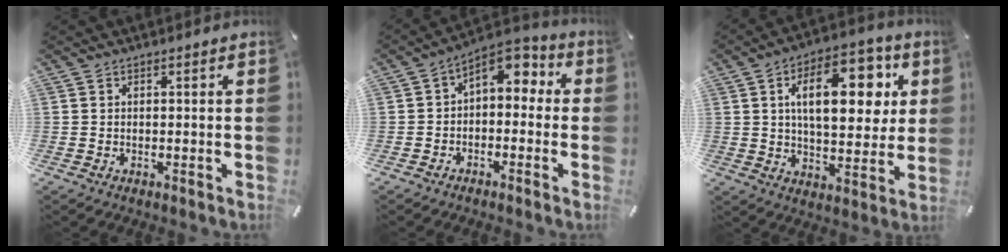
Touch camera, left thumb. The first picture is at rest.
{"total": 5.5, "force": [1.3, 4.0, 3.6], "torque": [-0.049, -0.009, 0.016]}
{"total": 18.2, "force": [5.5, 9.7, 14.3], "torque": [-0.209, -0.003, 0.085]}